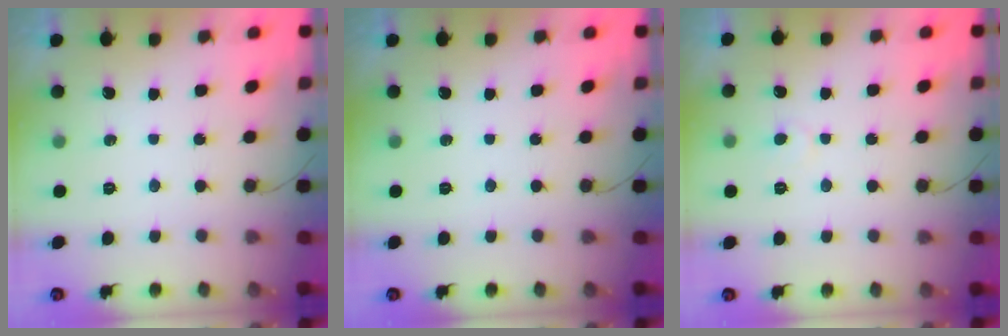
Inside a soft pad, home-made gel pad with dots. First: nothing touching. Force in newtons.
{"total": 0.0}
{"total": 4.3, "press": 4.3, "slide": 0.5}